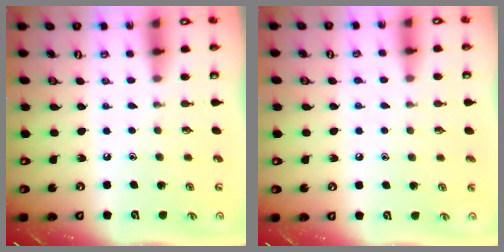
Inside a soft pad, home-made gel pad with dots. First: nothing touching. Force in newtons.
{"total": 4.1, "press": 4.0, "slide": 0.5}